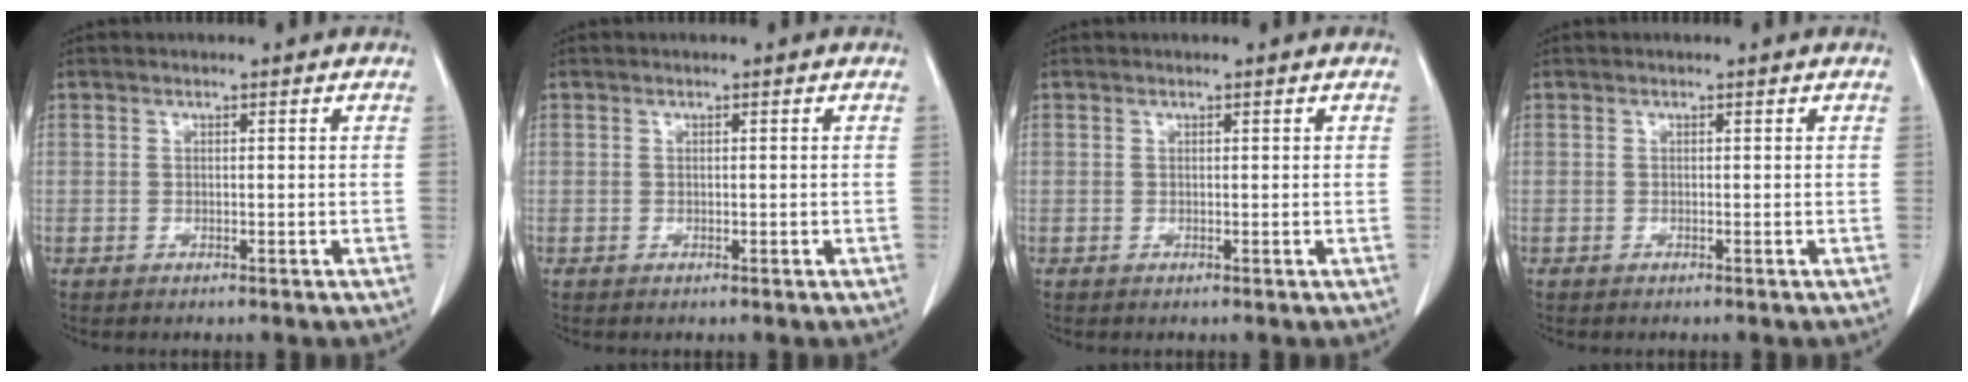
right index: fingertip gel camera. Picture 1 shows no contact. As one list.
[{"total": 0.0}, {"total": 0.0}, {"total": 0.0}]